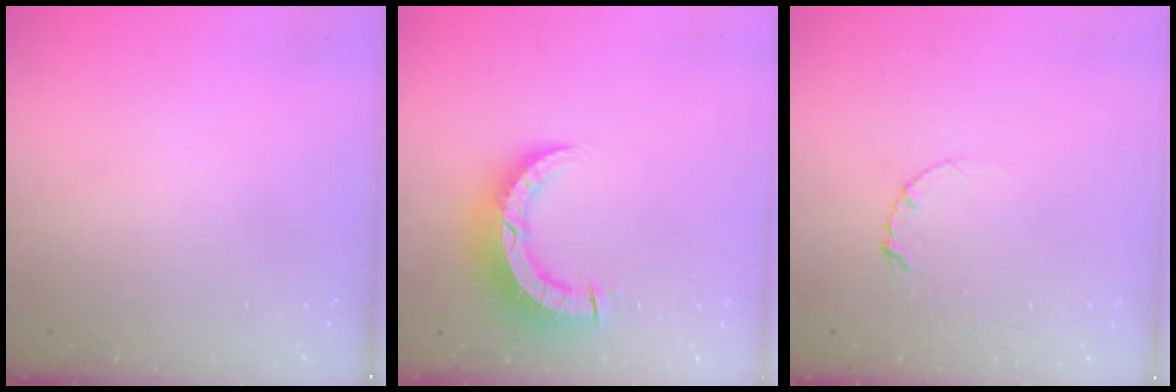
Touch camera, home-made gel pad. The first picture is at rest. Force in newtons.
{"total": 8.6, "press": 8.5, "slide": 0.9}
{"total": 3.5, "press": 3.5, "slide": 0.4}